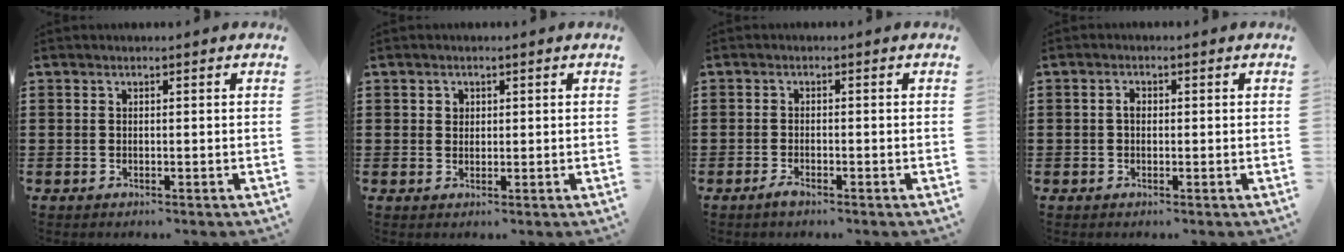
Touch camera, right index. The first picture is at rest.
{"total": 1.2, "force": [0.5, 1.1, 0.2], "torque": [-0.007, 0.004, 0.009]}
{"total": 1.3, "force": [-0.9, 0.2, 0.9], "torque": [-0.025, -0.009, -0.018]}
{"total": 1.6, "force": [0.0, 1.0, 1.2], "torque": [-0.025, 0.005, -0.002]}